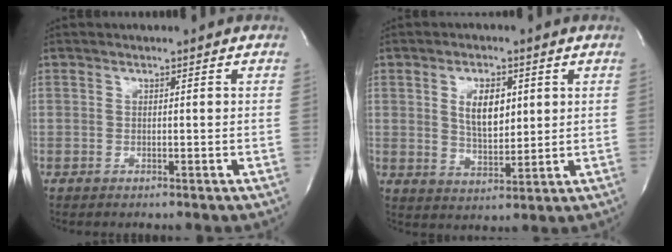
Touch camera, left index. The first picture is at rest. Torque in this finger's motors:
{"motor_torque": [1.40, 0.00, 0.43, 0.04]}